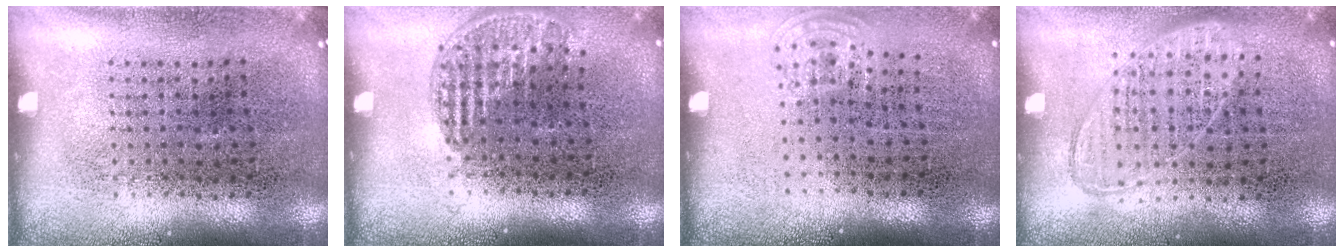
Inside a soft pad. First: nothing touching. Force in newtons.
{"total": 1.2, "press": 1.0, "slide": 0.6}
{"total": 0.8, "press": 0.5, "slide": 0.6}
{"total": 0.9, "press": 0.8, "slide": 0.3}